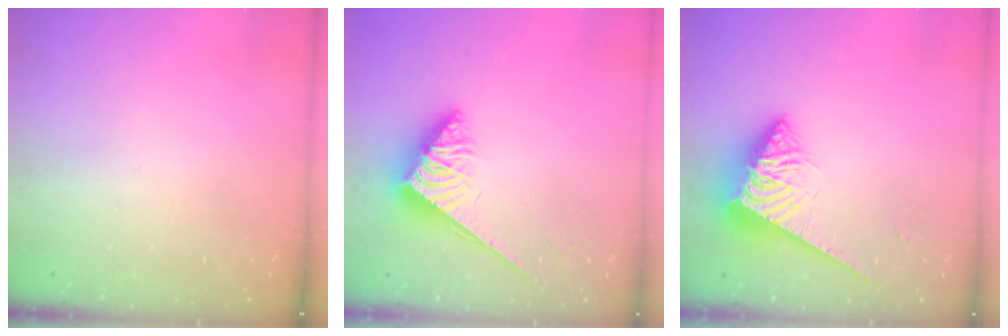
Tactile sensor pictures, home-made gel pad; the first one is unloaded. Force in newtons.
{"total": 3.8, "press": 3.8, "slide": 0.6}
{"total": 4.9, "press": 4.8, "slide": 0.9}